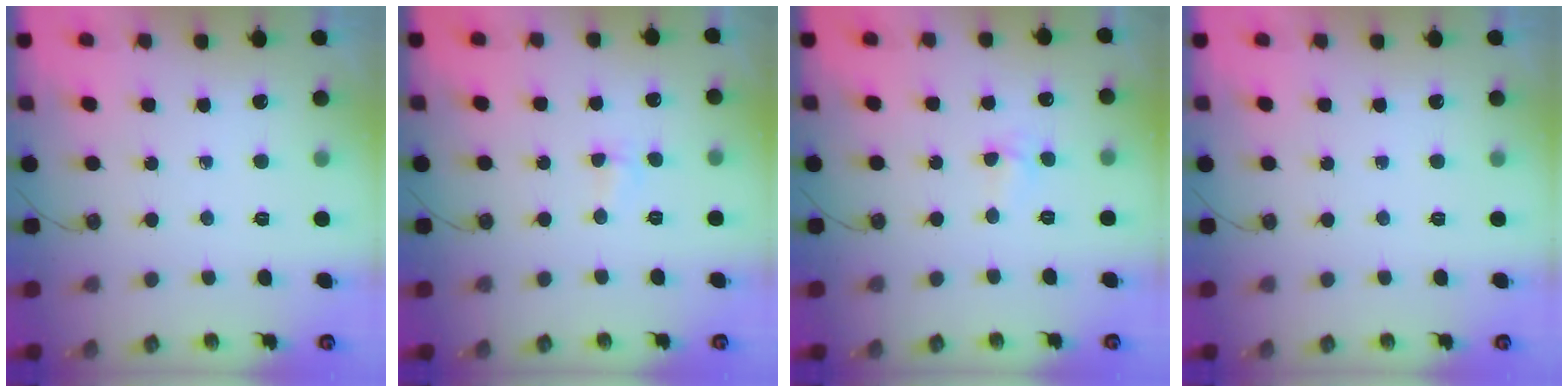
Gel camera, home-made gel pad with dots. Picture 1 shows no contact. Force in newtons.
{"total": 2.8, "press": 2.8, "slide": 0.6}
{"total": 2.9, "press": 2.9, "slide": 0.4}
{"total": 0.0}